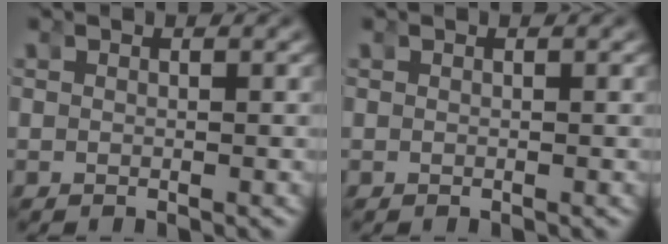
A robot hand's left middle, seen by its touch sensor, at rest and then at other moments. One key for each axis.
{"total": 0.0}